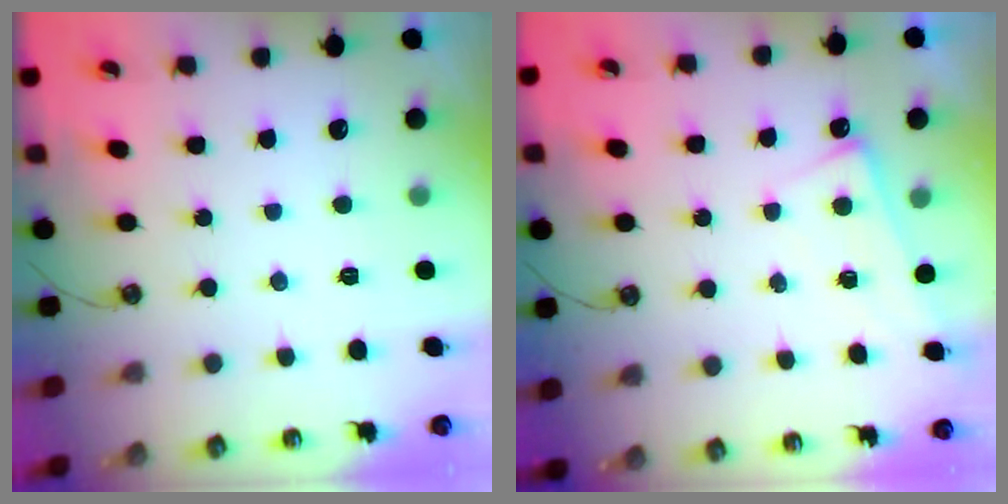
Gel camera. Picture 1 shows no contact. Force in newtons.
{"total": 1.0, "press": 0.9, "slide": 0.3}